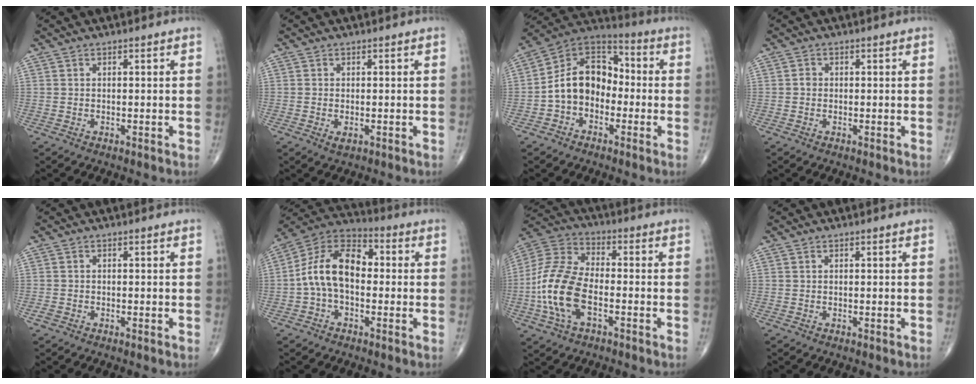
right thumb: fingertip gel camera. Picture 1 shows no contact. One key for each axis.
{"total": 1.3, "fx": -0.4, "fy": 0.6, "fz": 1.1, "tx": -0.022, "ty": -0.002, "tz": -0.004}
{"total": 12.8, "fx": -2.3, "fy": 9.5, "fz": 8.4, "tx": -0.118, "ty": 0.048, "tz": -0.056}
{"total": 1.0, "fx": -0.1, "fy": 0.9, "fz": 0.5, "tx": -0.002, "ty": 0.003, "tz": -0.004}
{"total": 1.0, "fx": -0.6, "fy": 0.5, "fz": 0.5, "tx": -0.013, "ty": -0.001, "tz": -0.014}
{"total": 13.1, "fx": -0.5, "fy": 8.1, "fz": 10.3, "tx": -0.176, "ty": 0.040, "tz": -0.022}
{"total": 15.2, "fx": -3.9, "fy": 8.1, "fz": 12.3, "tx": -0.263, "ty": 0.026, "tz": -0.079}
{"total": 0.0}